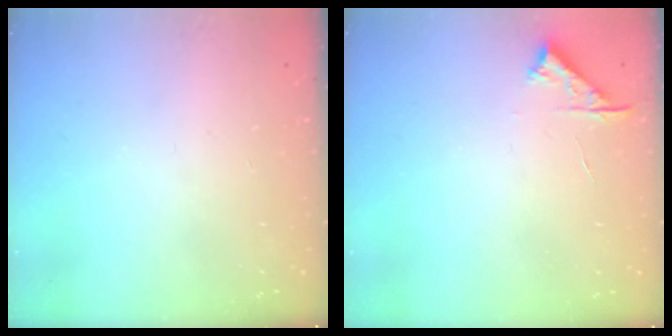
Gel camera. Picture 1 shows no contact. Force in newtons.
{"total": 4.7, "press": 4.6, "slide": 0.6}